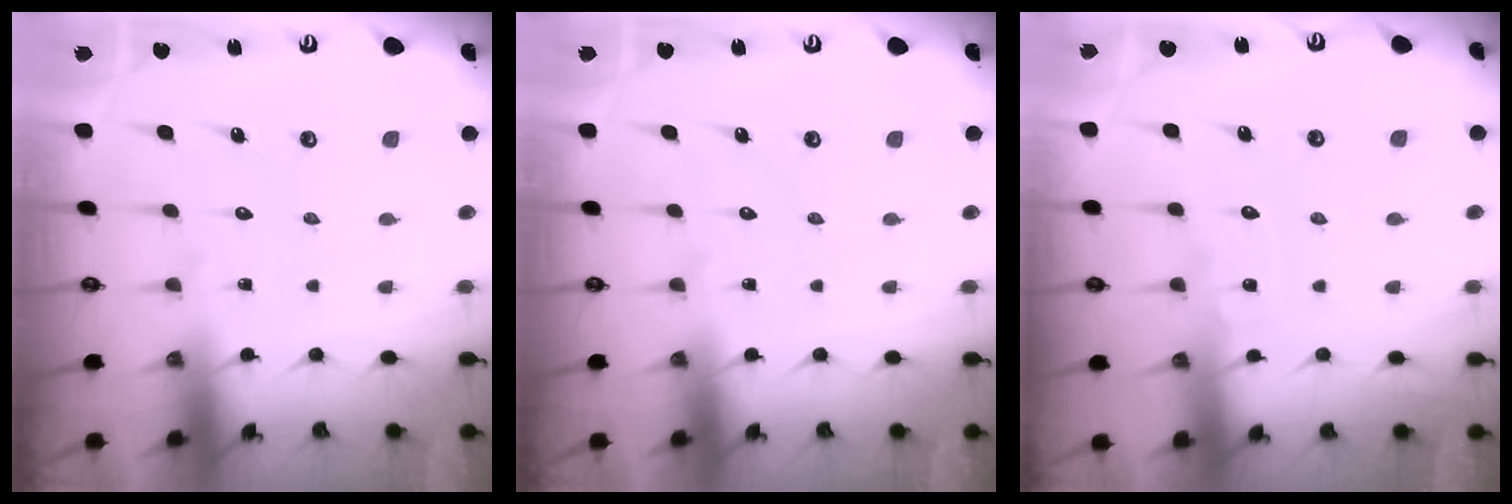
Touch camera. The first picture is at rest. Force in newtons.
{"total": 0.0}
{"total": 3.2, "press": 3.2, "slide": 0.4}